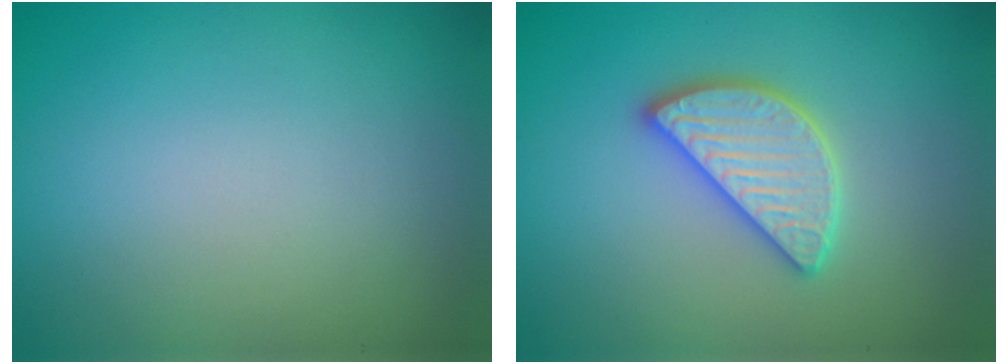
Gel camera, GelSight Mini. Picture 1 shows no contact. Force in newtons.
{"total": 4.5, "press": 4.5, "slide": 0.3}